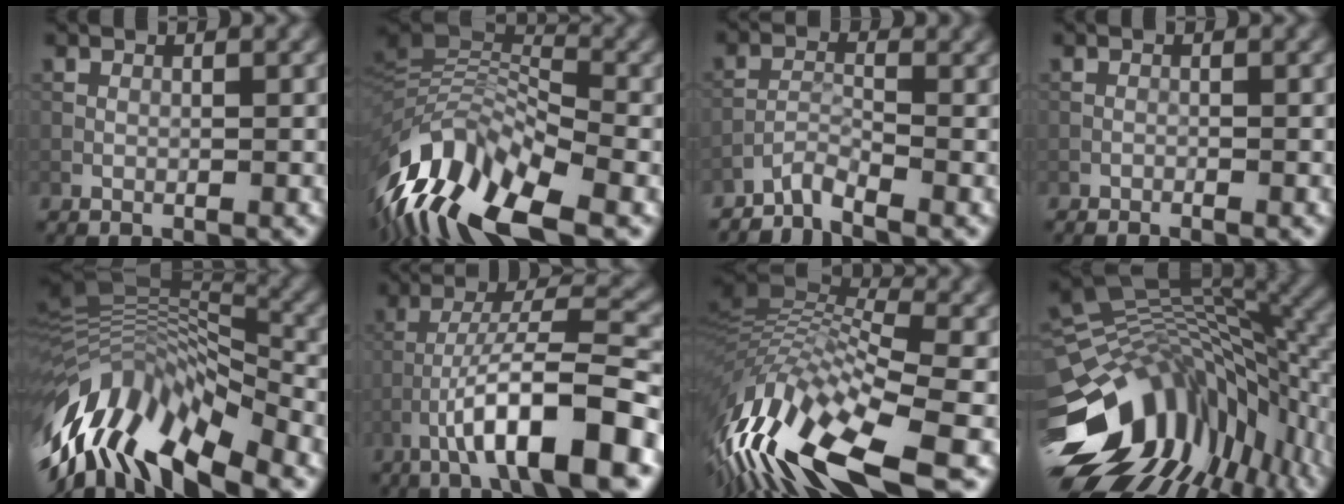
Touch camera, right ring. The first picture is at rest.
{"total": 13.1, "force": [-6.6, 5.2, 10.1], "torque": [-0.200, 0.014, -0.125]}
{"total": 2.2, "force": [-2.0, 0.2, 0.8], "torque": [-0.019, 0.000, -0.049]}
{"total": 0.6, "force": [-0.6, -0.1, 0.1], "torque": [-0.009, 0.001, -0.014]}
{"total": 14.8, "force": [-5.2, 6.3, 12.3], "torque": [-0.233, 0.001, -0.091]}
{"total": 10.8, "force": [-5.2, 2.2, 9.2], "torque": [-0.153, 0.018, -0.087]}
{"total": 14.7, "force": [-5.0, 5.3, 12.7], "torque": [-0.257, 0.011, -0.082]}
{"total": 15.4, "force": [-5.0, 9.4, 11.1], "torque": [-0.205, 0.004, -0.093]}